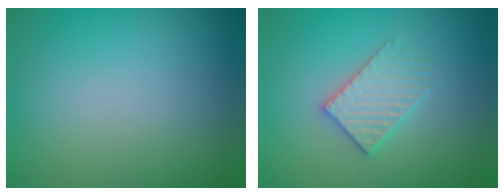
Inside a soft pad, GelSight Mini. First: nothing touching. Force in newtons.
{"total": 3.0, "press": 3.0, "slide": 0.5}